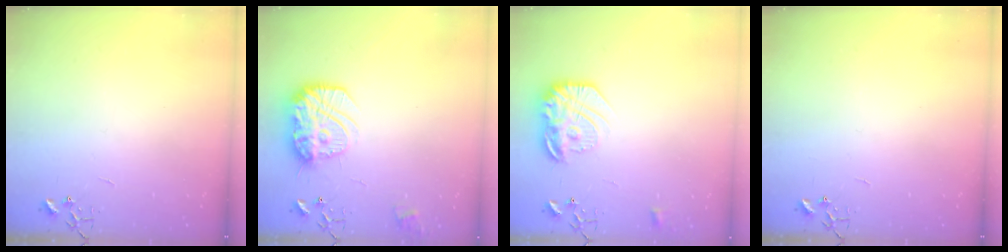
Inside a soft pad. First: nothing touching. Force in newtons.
{"total": 16.5, "press": 16.5, "slide": 1.4}
{"total": 18.3, "press": 18.2, "slide": 1.3}
{"total": 0.0}